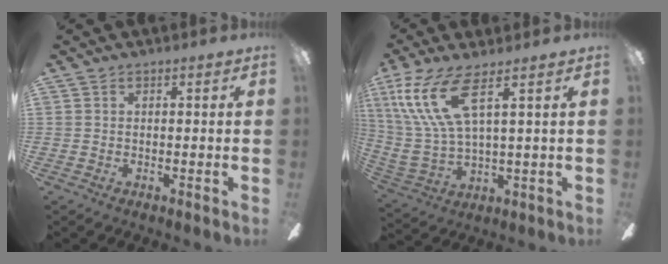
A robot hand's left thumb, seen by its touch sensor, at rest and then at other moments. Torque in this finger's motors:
{"motor_torque": [1.16, 1.14, 1.86, -0.91, 0.21]}